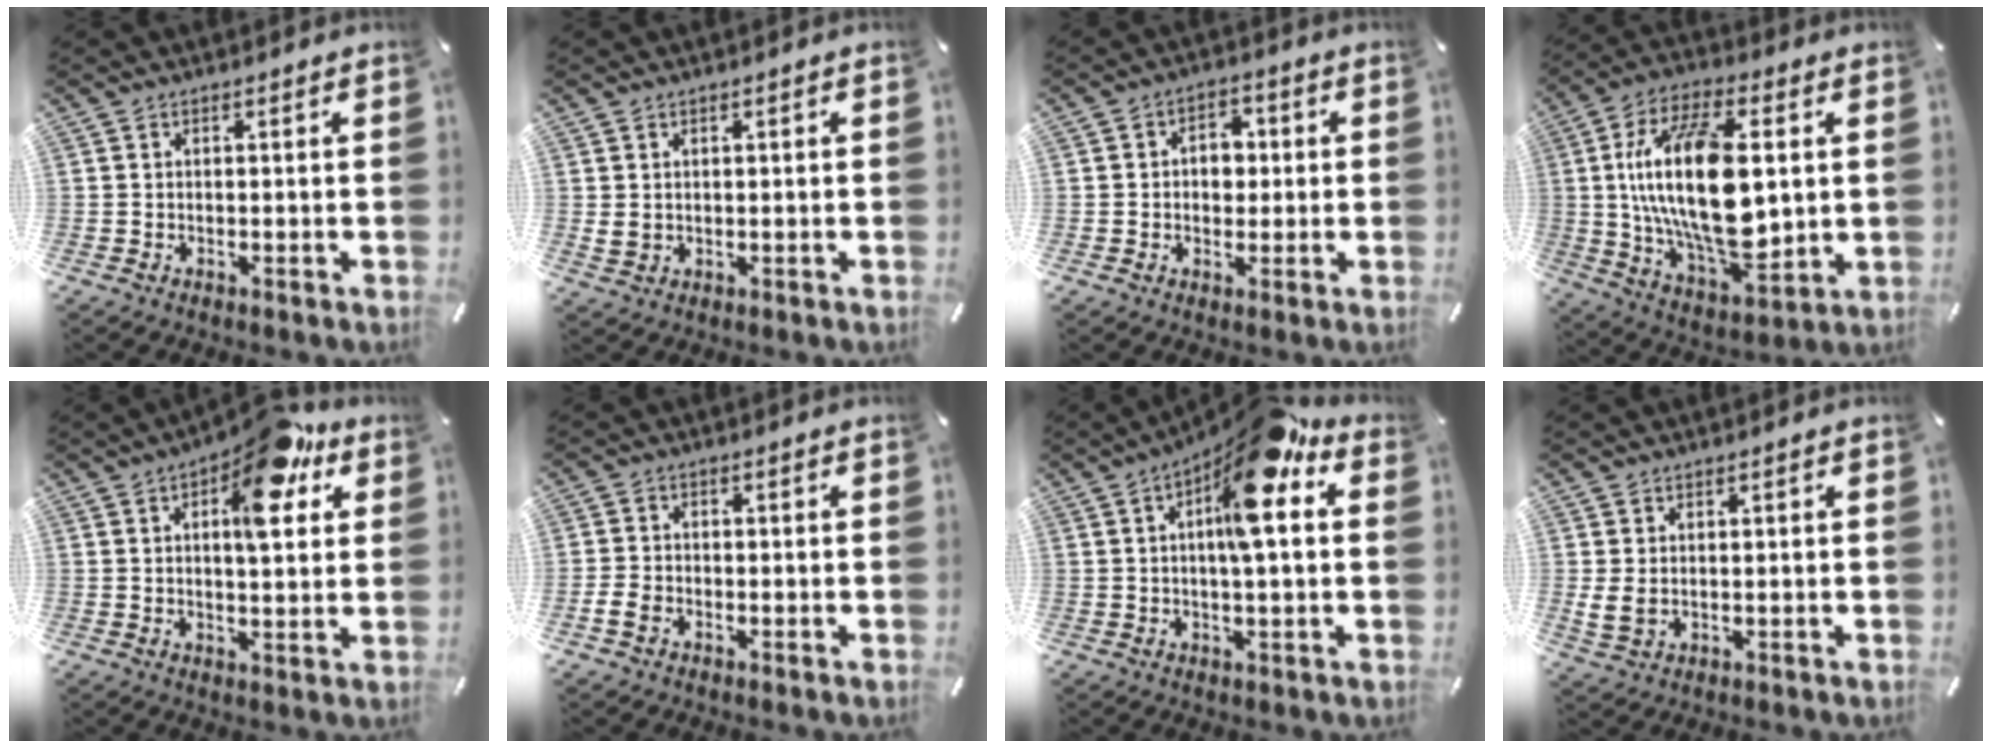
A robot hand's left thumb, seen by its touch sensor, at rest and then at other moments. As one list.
[{"total": 2.1, "force": [0.4, 1.8, 1.0], "torque": [-0.012, 0.000, 0.004]}, {"total": 5.6, "force": [-0.2, 4.5, 3.4], "torque": [-0.045, 0.004, -0.011]}, {"total": 24.3, "force": [2.9, 12.0, 20.9], "torque": [-0.427, -0.020, 0.046]}, {"total": 14.8, "force": [6.9, 6.2, 11.5], "torque": [-0.156, -0.031, 0.110]}, {"total": 3.2, "force": [-1.5, 2.3, 1.8], "torque": [-0.037, 0.006, -0.029]}, {"total": 14.5, "force": [5.4, 3.8, 12.9], "torque": [-0.196, -0.029, 0.084]}, {"total": 3.7, "force": [0.6, 2.6, 2.7], "torque": [-0.049, 0.000, 0.010]}]